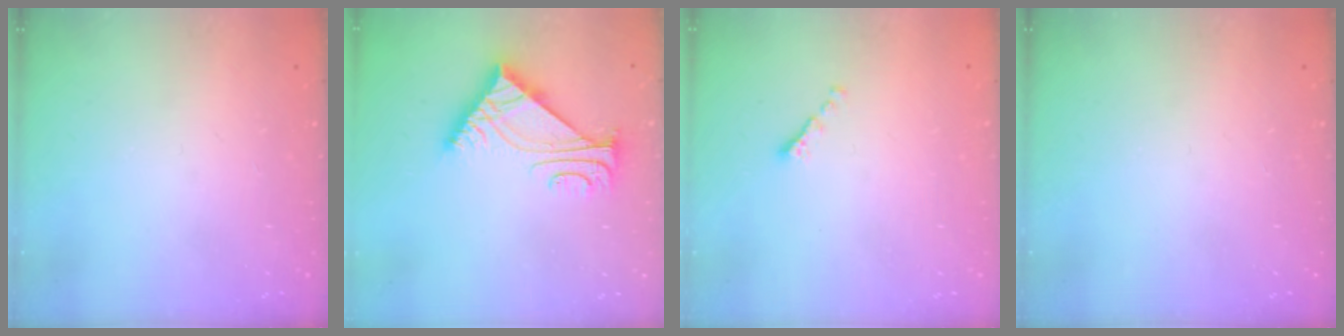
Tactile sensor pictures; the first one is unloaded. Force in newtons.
{"total": 7.1, "press": 7.1, "slide": 0.2}
{"total": 0.0}
{"total": 0.0}